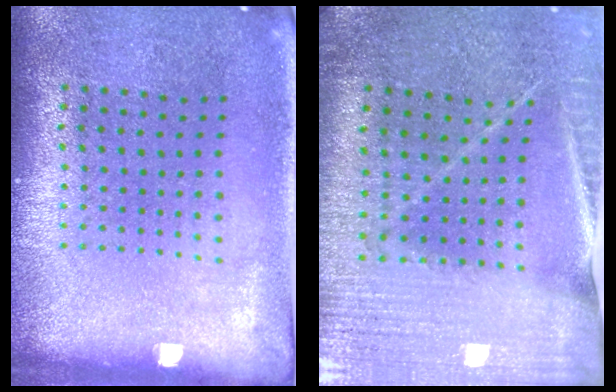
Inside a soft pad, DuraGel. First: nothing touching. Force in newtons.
{"total": 2.0, "press": 2.0, "slide": 0.1}